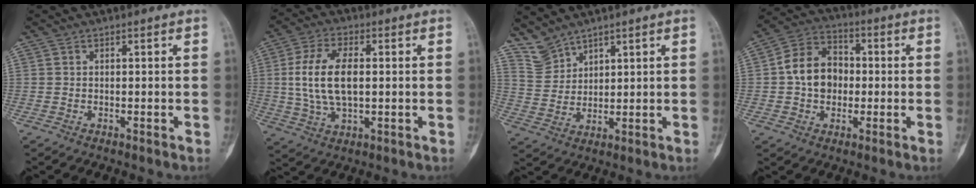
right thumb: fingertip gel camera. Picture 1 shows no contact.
{"total": 11.9, "force": [0.9, 6.2, 10.2], "torque": [-0.203, 0.007, 0.019]}
{"total": 4.8, "force": [4.5, 1.7, 0.3], "torque": [0.002, -0.026, 0.106]}
{"total": 10.8, "force": [-0.2, 8.5, 6.7], "torque": [-0.089, 0.030, -0.013]}